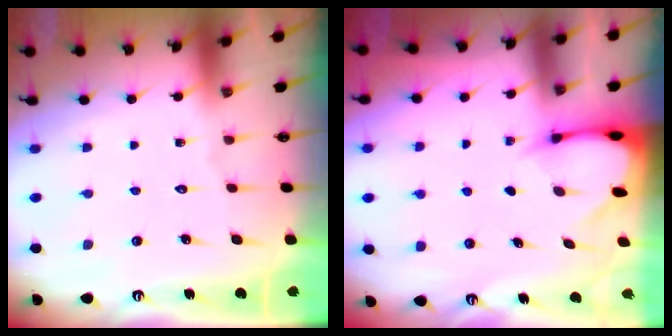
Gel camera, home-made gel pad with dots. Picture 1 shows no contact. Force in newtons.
{"total": 2.9, "press": 2.9, "slide": 0.4}